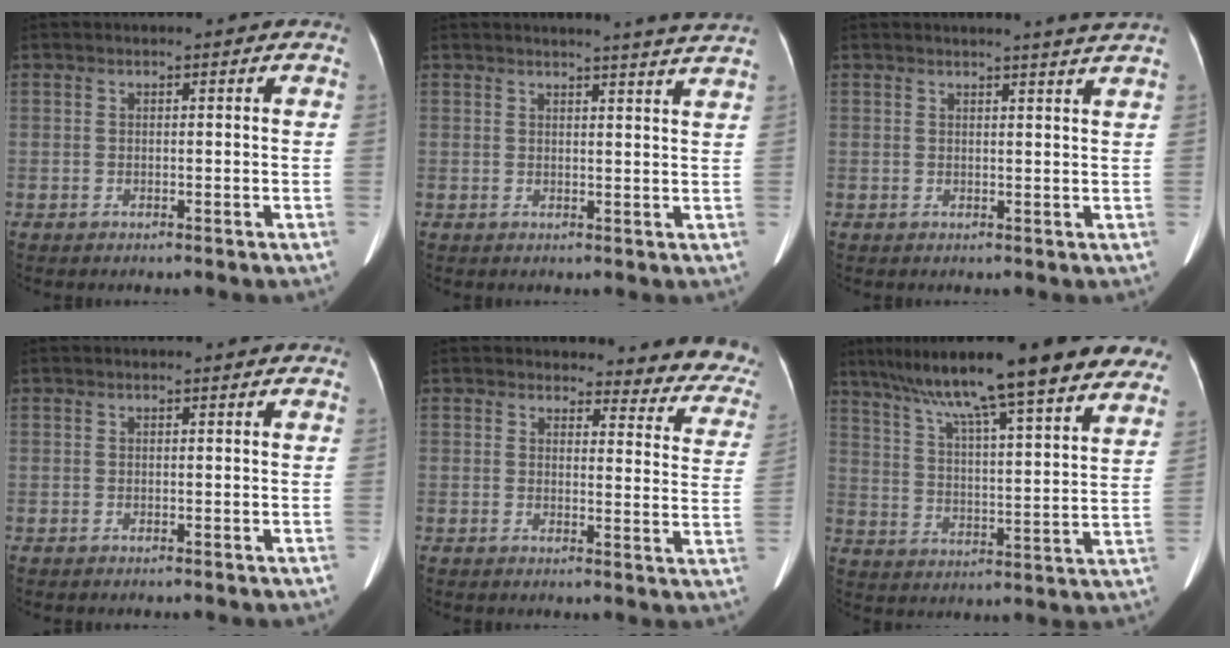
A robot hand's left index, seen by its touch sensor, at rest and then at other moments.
{"total": 6.7, "force": [6.3, -1.5, 1.7], "torque": [-0.027, -0.020, 0.060]}
{"total": 4.1, "force": [3.7, -1.2, 1.3], "torque": [-0.019, -0.008, 0.034]}
{"total": 0.5, "force": [0.5, 0.0, 0.2], "torque": [-0.011, 0.005, 0.005]}
{"total": 13.4, "force": [12.8, 3.8, 1.2], "torque": [0.040, -0.081, 0.096]}
{"total": 25.5, "force": [19.9, 2.6, 15.8], "torque": [-0.255, 0.025, 0.279]}